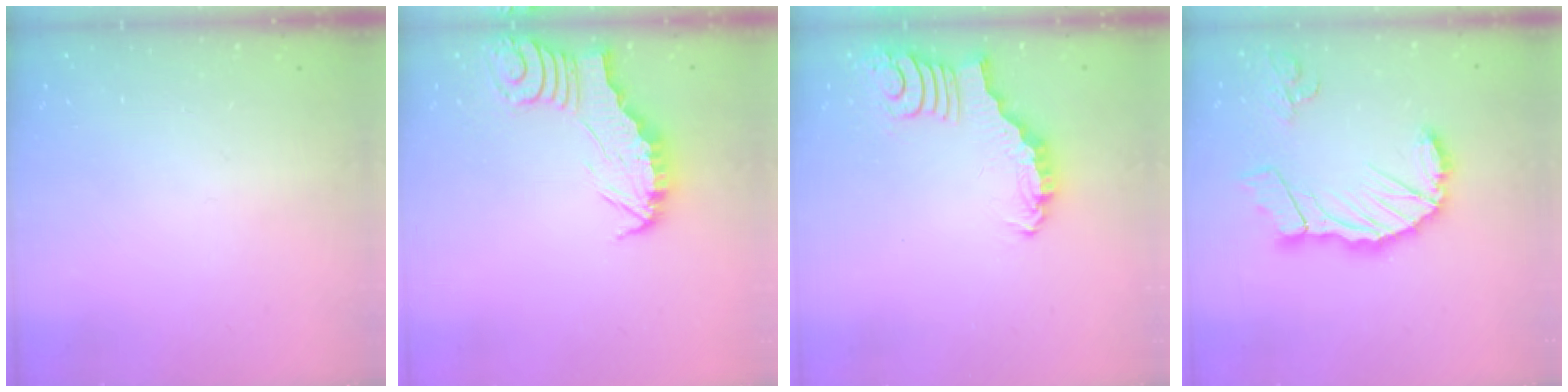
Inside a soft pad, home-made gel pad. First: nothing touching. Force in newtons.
{"total": 2.5, "press": 2.5, "slide": 0.2}
{"total": 2.2, "press": 2.2, "slide": 0.0}
{"total": 15.6, "press": 15.5, "slide": 1.9}